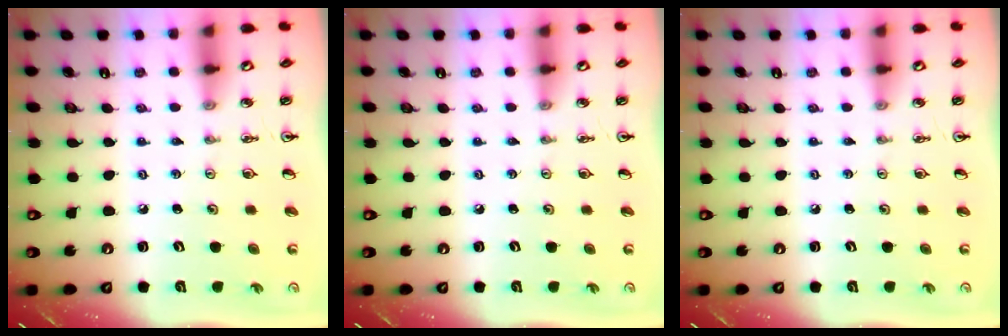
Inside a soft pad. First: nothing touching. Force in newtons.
{"total": 0.0}
{"total": 0.0}